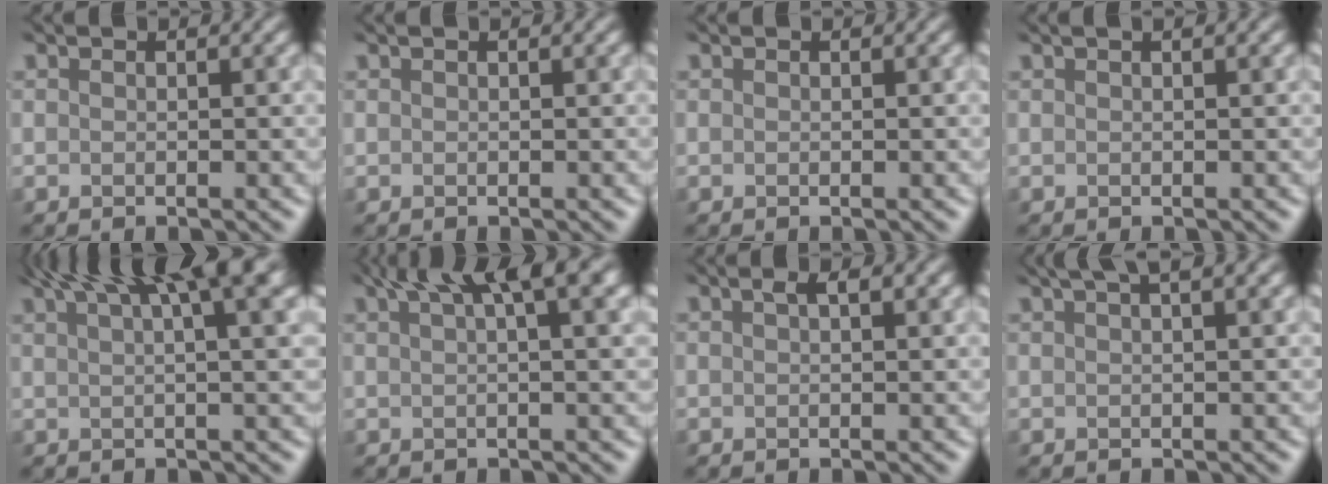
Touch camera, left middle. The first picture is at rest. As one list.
[{"total": 0.0}, {"total": 0.0}, {"total": 1.6, "force": [1.0, 0.4, 1.2], "torque": [-0.017, 0.004, 0.010]}, {"total": 10.3, "force": [6.2, 2.4, 7.9], "torque": [-0.084, 0.031, 0.078]}, {"total": 7.1, "force": [4.1, 1.6, 5.6], "torque": [-0.071, 0.022, 0.064]}, {"total": 1.6, "force": [0.8, 0.4, 1.3], "torque": [-0.018, 0.003, 0.013]}, {"total": 4.8, "force": [3.2, 1.3, 3.4], "torque": [-0.034, 0.013, 0.032]}]